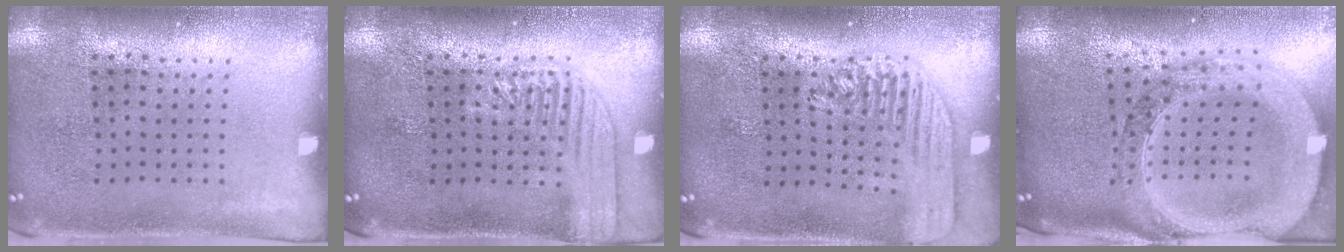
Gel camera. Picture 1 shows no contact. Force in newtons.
{"total": 2.4, "press": 2.4, "slide": 0.3}
{"total": 1.7, "press": 1.6, "slide": 0.6}
{"total": 3.6, "press": 2.9, "slide": 2.1}